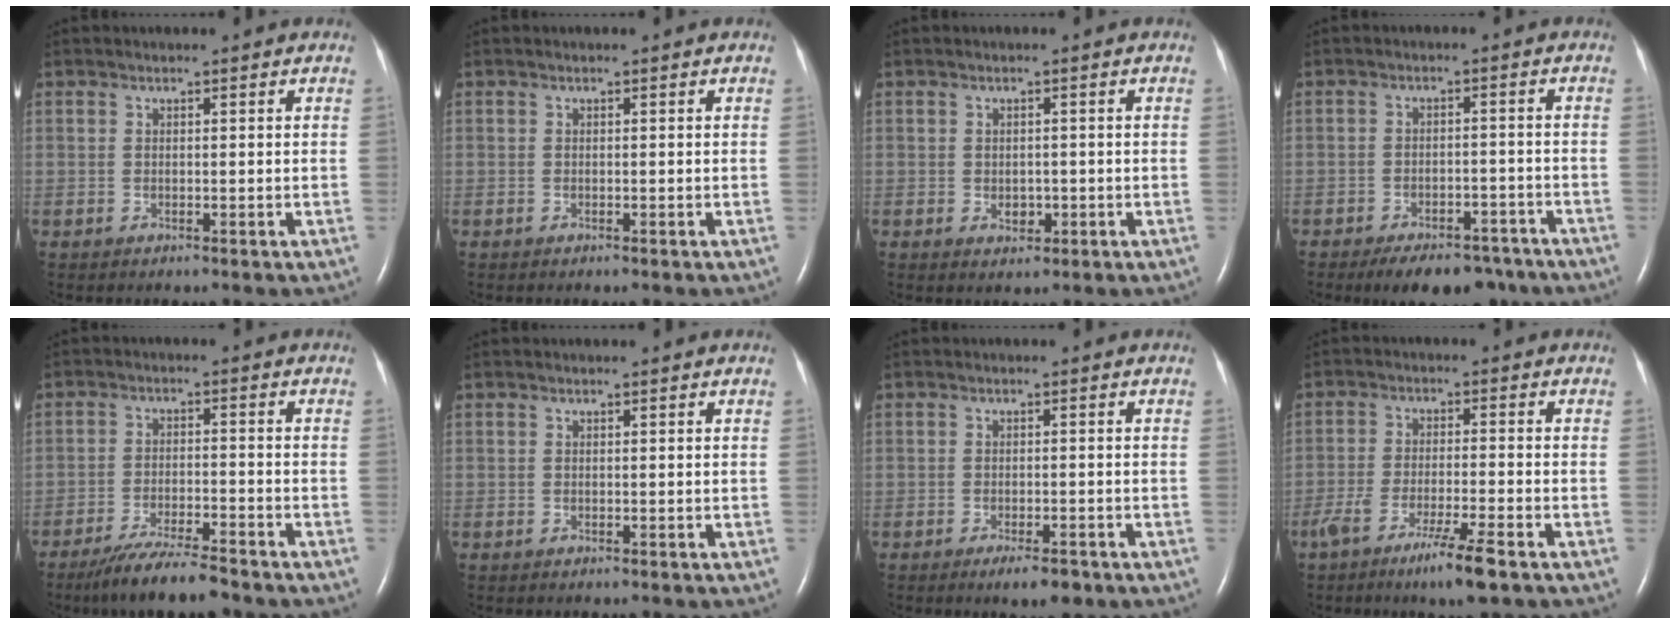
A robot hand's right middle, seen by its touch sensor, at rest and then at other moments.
{"total": 0.0}
{"total": 1.9, "force": [-0.4, 1.4, 1.1], "torque": [-0.015, 0.002, 0.001]}
{"total": 10.8, "force": [-8.6, 4.8, 4.5], "torque": [-0.053, 0.007, -0.116]}
{"total": 8.5, "force": [-7.2, 0.5, 4.5], "torque": [-0.079, -0.025, -0.124]}
{"total": 0.0}
{"total": 3.6, "force": [-2.4, 0.9, 2.6], "torque": [-0.040, -0.003, -0.032]}
{"total": 7.4, "force": [-4.8, 0.0, 5.6], "torque": [-0.104, -0.016, -0.085]}